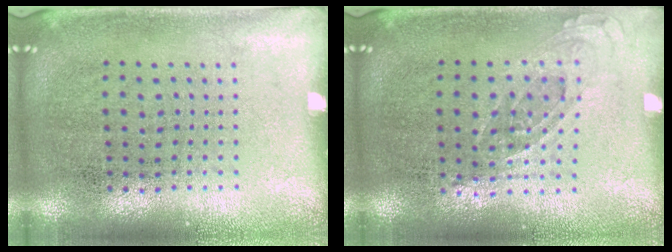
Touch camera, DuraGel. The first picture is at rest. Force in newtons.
{"total": 0.7, "press": 0.7, "slide": 0.3}